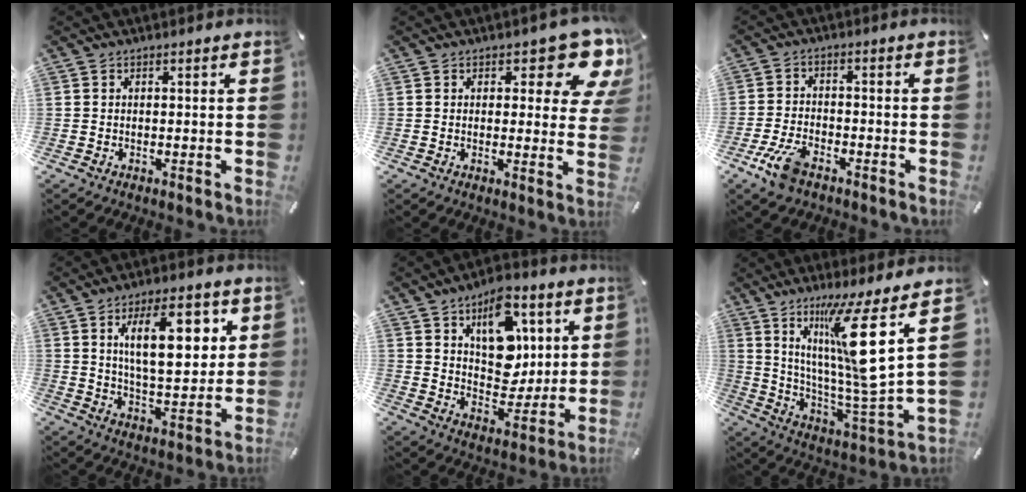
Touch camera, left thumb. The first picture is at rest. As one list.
[{"total": 11.1, "force": [6.4, 5.0, 7.6], "torque": [-0.077, -0.047, 0.107]}, {"total": 7.7, "force": [-4.5, 3.6, 5.1], "torque": [-0.122, 0.008, -0.086]}, {"total": 16.1, "force": [6.4, 7.1, 12.9], "torque": [-0.195, -0.008, 0.102]}, {"total": 14.8, "force": [6.3, 10.3, 8.6], "torque": [-0.102, -0.036, 0.113]}, {"total": 18.2, "force": [9.3, 1.8, 15.5], "torque": [-0.258, -0.078, 0.135]}]